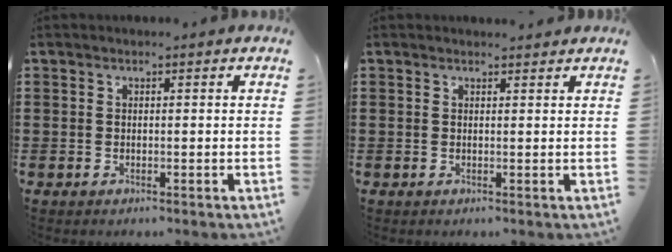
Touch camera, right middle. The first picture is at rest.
{"total": 0.9, "force": [0.9, 0.2, 0.1], "torque": [0.003, -0.002, 0.015]}